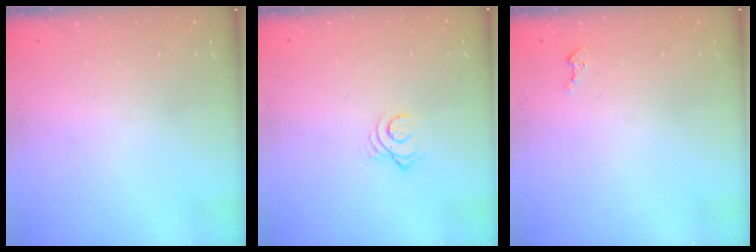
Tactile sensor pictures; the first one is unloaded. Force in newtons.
{"total": 3.5, "press": 3.5, "slide": 0.3}
{"total": 1.6, "press": 1.5, "slide": 0.2}